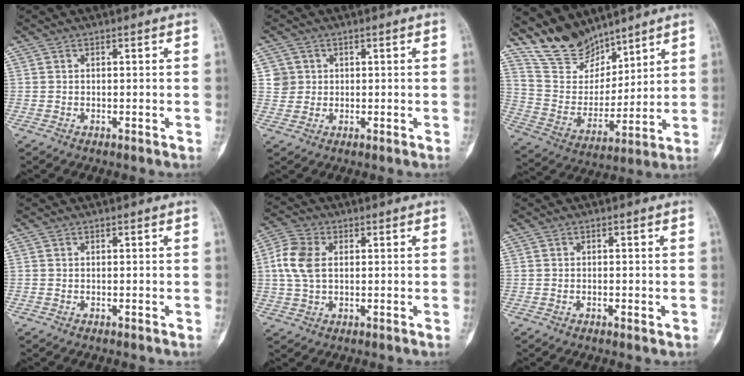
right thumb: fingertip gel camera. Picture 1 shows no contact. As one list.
[{"total": 3.3, "force": [1.0, 3.1, 0.0], "torque": [0.026, 0.000, 0.015]}, {"total": 13.7, "force": [11.9, 6.0, 3.0], "torque": [-0.026, -0.070, 0.239]}, {"total": 0.0}, {"total": 7.6, "force": [1.1, 5.0, 5.6], "torque": [-0.126, 0.014, 0.020]}, {"total": 1.1, "force": [-0.3, 0.5, 0.9], "torque": [-0.014, 0.003, -0.003]}]